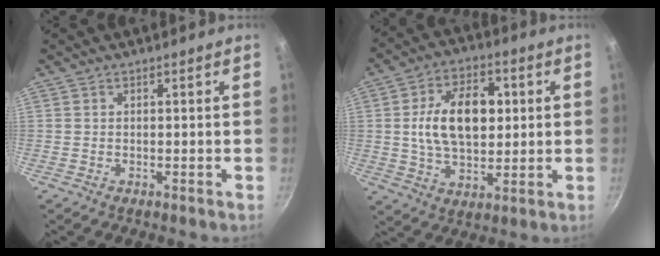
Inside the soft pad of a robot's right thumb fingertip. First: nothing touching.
{"total": 15.3, "force": [2.1, 9.7, 11.7], "torque": [-0.165, 0.004, 0.032]}